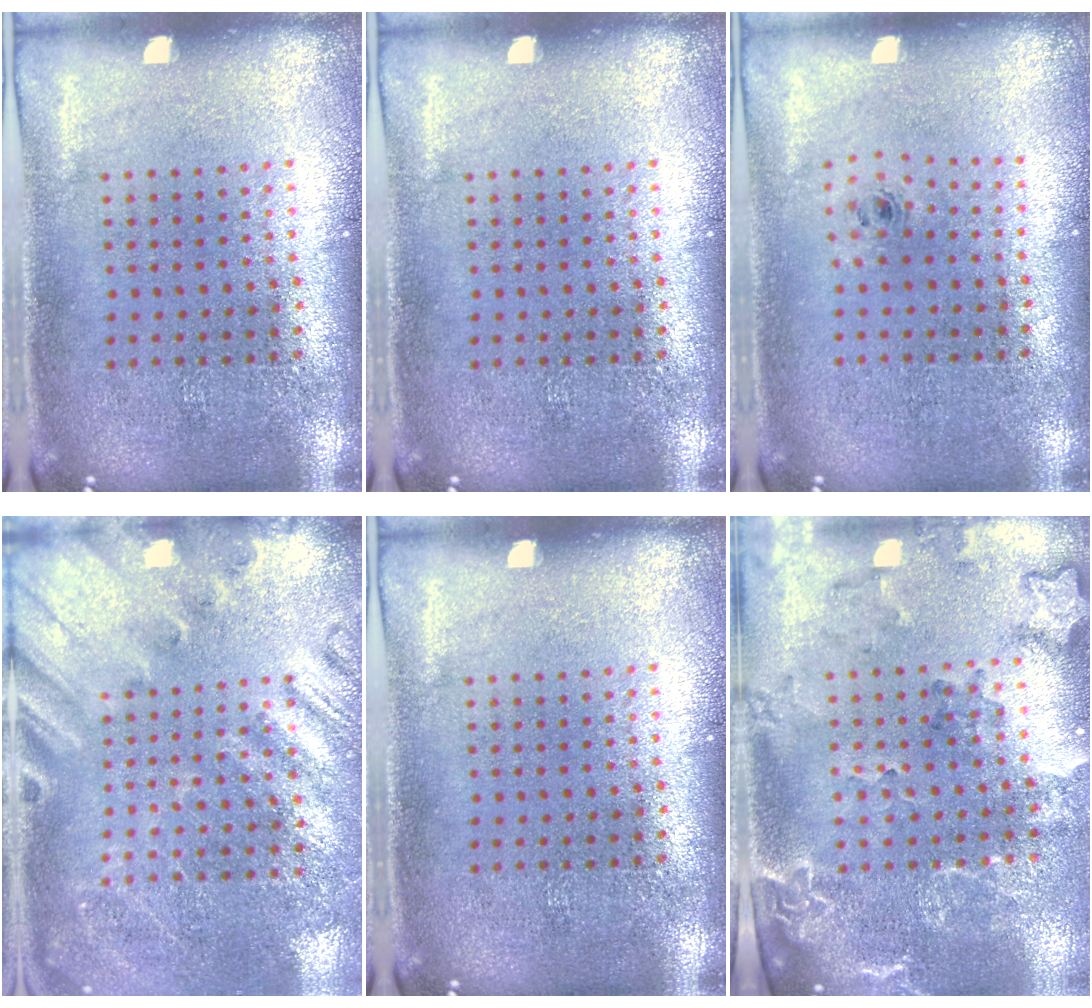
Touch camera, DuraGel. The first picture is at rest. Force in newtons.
{"total": 0.0}
{"total": 0.5, "press": 0.2, "slide": 0.5}
{"total": 2.3, "press": 2.1, "slide": 0.9}
{"total": 0.0}
{"total": 2.1, "press": 2.0, "slide": 0.8}